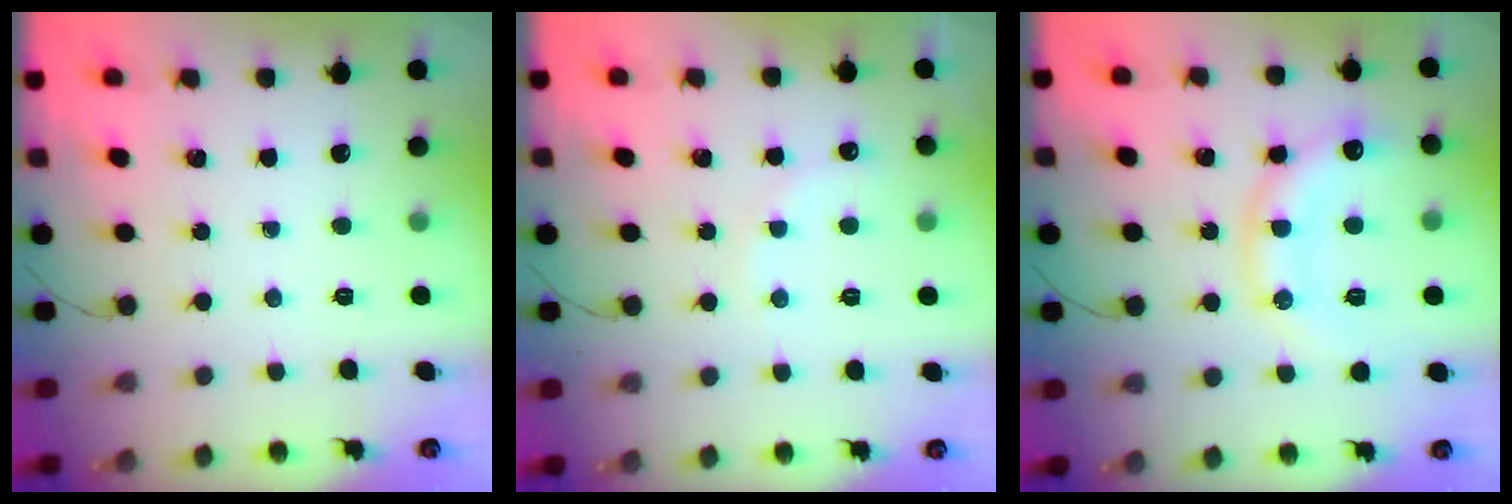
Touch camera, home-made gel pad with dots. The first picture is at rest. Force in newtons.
{"total": 6.3, "press": 6.2, "slide": 1.2}
{"total": 15.9, "press": 15.9, "slide": 1.2}